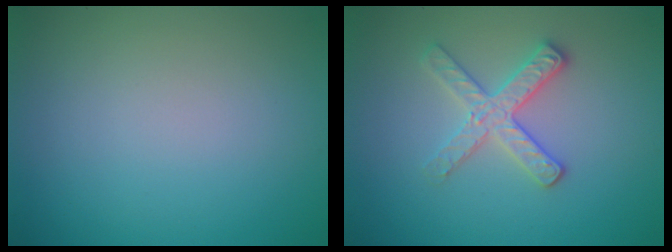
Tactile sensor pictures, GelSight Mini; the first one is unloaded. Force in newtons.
{"total": 2.9, "press": 2.8, "slide": 0.8}